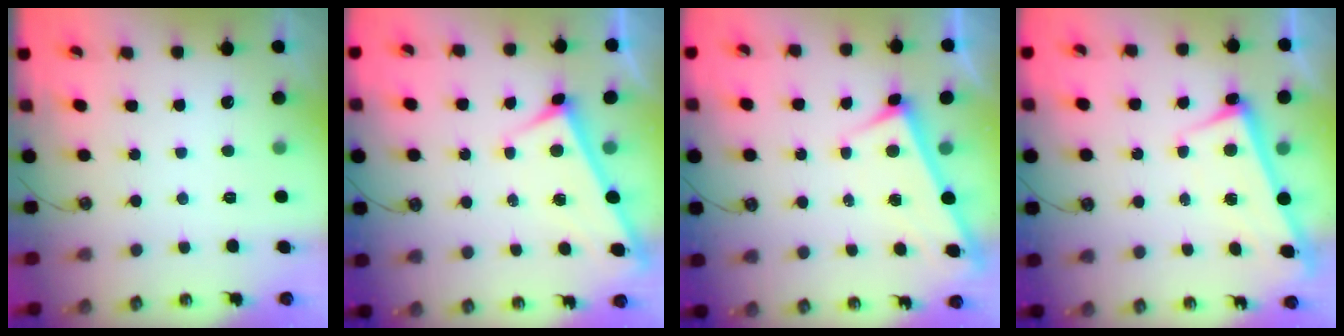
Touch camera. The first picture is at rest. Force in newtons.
{"total": 3.4, "press": 3.4, "slide": 0.1}
{"total": 2.9, "press": 2.9, "slide": 0.1}
{"total": 2.8, "press": 2.8, "slide": 0.4}